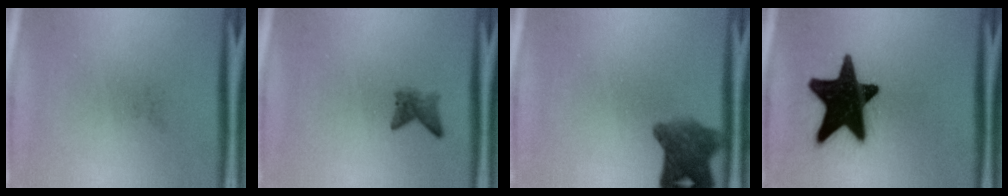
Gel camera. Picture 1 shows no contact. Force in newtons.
{"total": 1.9}
{"total": 6.4}
{"total": 19.7}